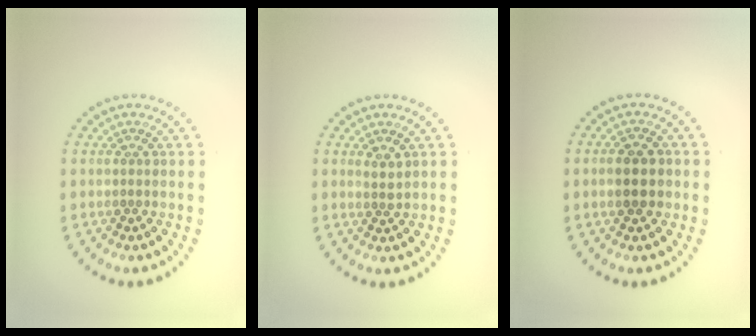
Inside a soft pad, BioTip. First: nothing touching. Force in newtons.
{"total": 1.2, "press": 1.0, "slide": 0.7}
{"total": 2.6, "press": 2.6, "slide": 0.1}